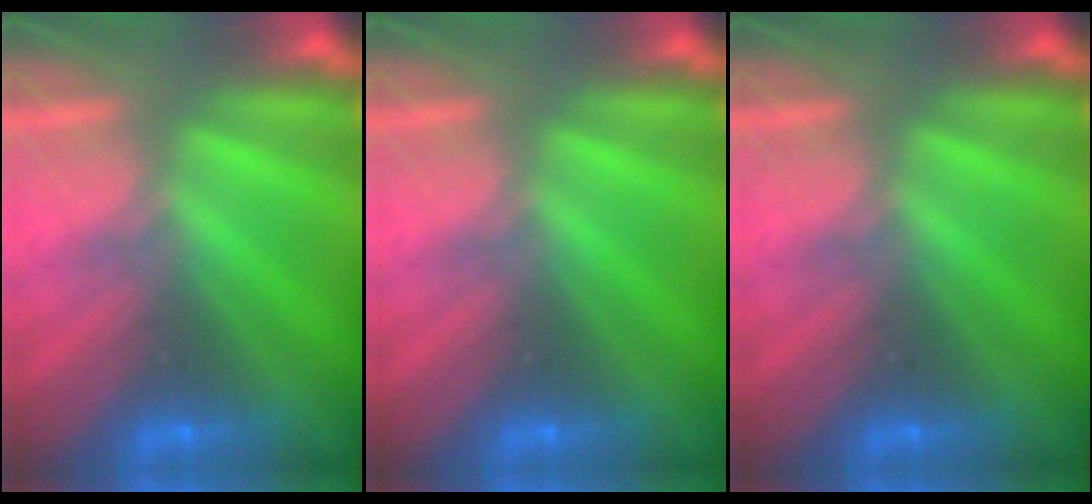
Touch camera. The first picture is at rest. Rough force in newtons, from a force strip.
{"total": 0.0}
{"total": 0.0}